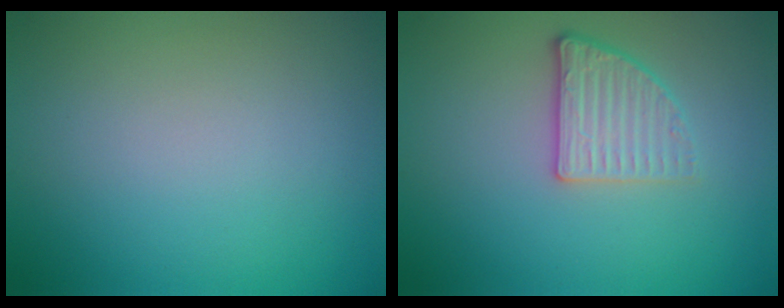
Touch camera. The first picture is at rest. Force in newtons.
{"total": 2.6, "press": 2.3, "slide": 1.2}